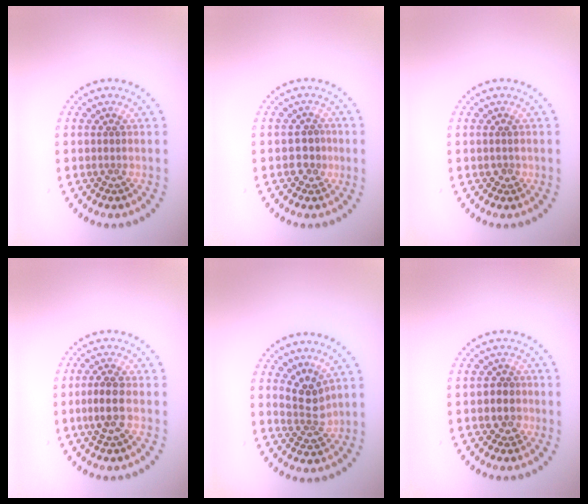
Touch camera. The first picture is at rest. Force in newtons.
{"total": 2.0, "press": 1.9, "slide": 0.6}
{"total": 0.8, "press": 0.8, "slide": 0.1}
{"total": 2.7, "press": 2.6, "slide": 0.6}
{"total": 2.7, "press": 2.3, "slide": 1.4}
{"total": 1.7, "press": 1.6, "slide": 0.8}